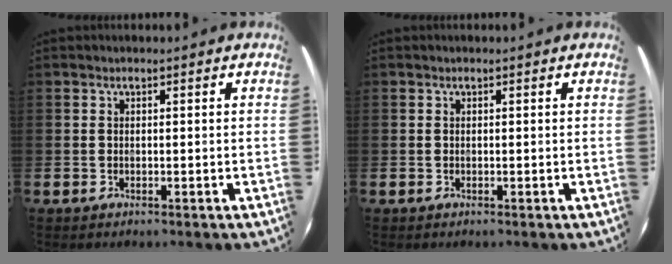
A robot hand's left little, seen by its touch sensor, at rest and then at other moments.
{"total": 0.0}